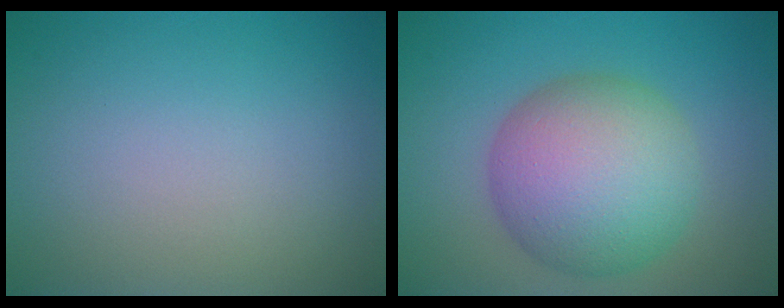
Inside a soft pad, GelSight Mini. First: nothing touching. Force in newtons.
{"total": 9.7, "press": 9.7, "slide": 0.2}